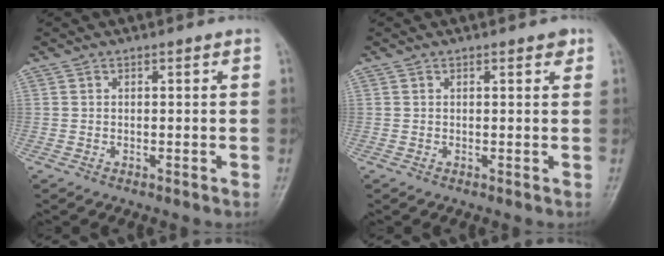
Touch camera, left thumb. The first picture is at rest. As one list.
[{"total": 1.4, "force": [0.8, 0.6, 0.9], "torque": [-0.005, -0.001, 0.007]}]